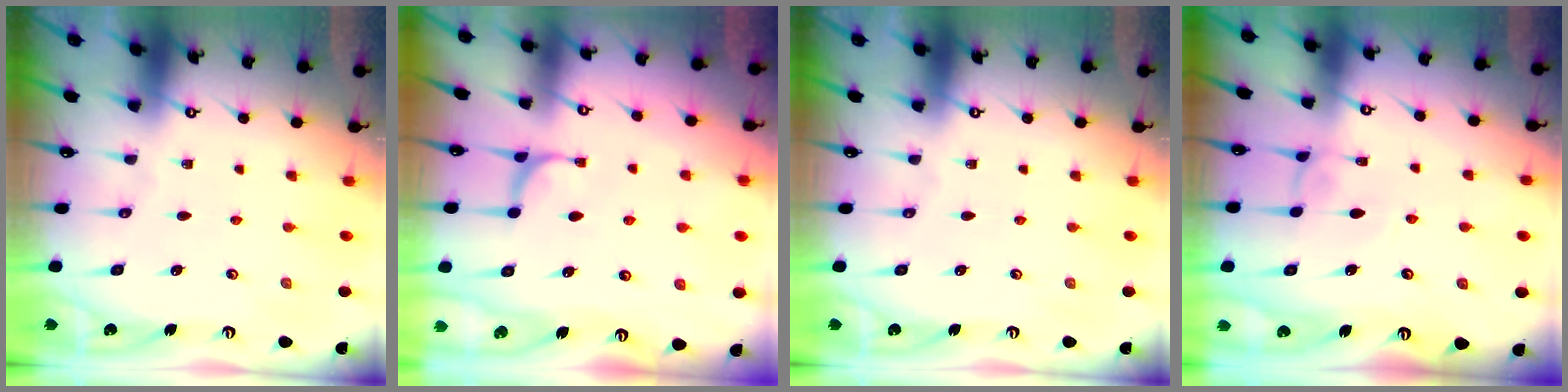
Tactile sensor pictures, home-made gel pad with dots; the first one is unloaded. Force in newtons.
{"total": 1.0, "press": 0.9, "slide": 0.6}
{"total": 0.0}
{"total": 1.2, "press": 1.1, "slide": 0.4}